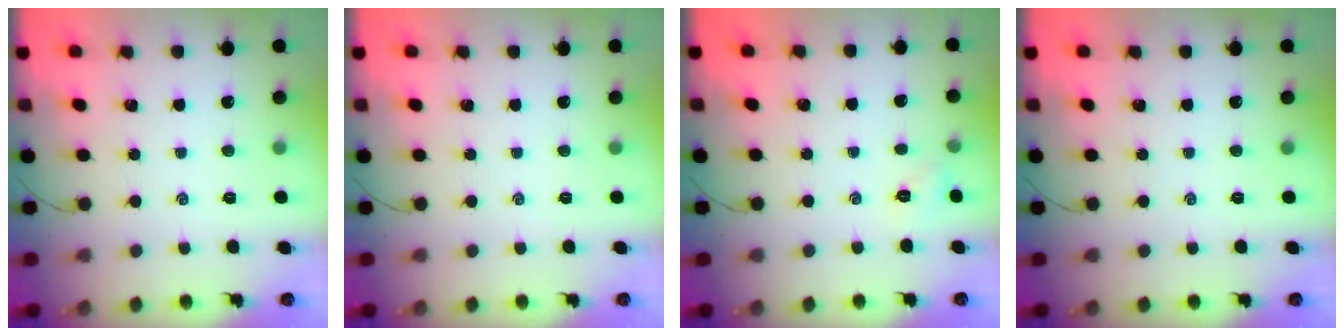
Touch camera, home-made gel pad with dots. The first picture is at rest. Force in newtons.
{"total": 0.0}
{"total": 2.6, "press": 2.6, "slide": 0.6}
{"total": 0.0}